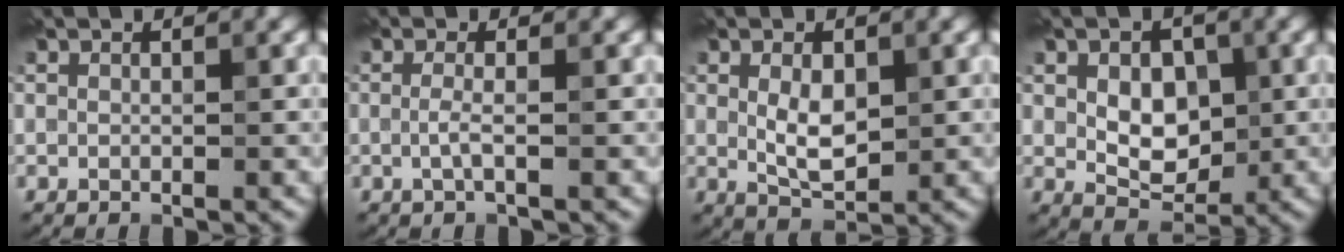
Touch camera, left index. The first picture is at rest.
{"total": 1.3, "force": [-0.5, 0.1, 1.1], "torque": [-0.028, -0.006, -0.013]}
{"total": 3.3, "force": [0.2, 1.9, 2.7], "torque": [-0.055, -0.004, 0.007]}
{"total": 4.9, "force": [0.2, 3.3, 3.6], "torque": [-0.058, -0.007, 0.007]}